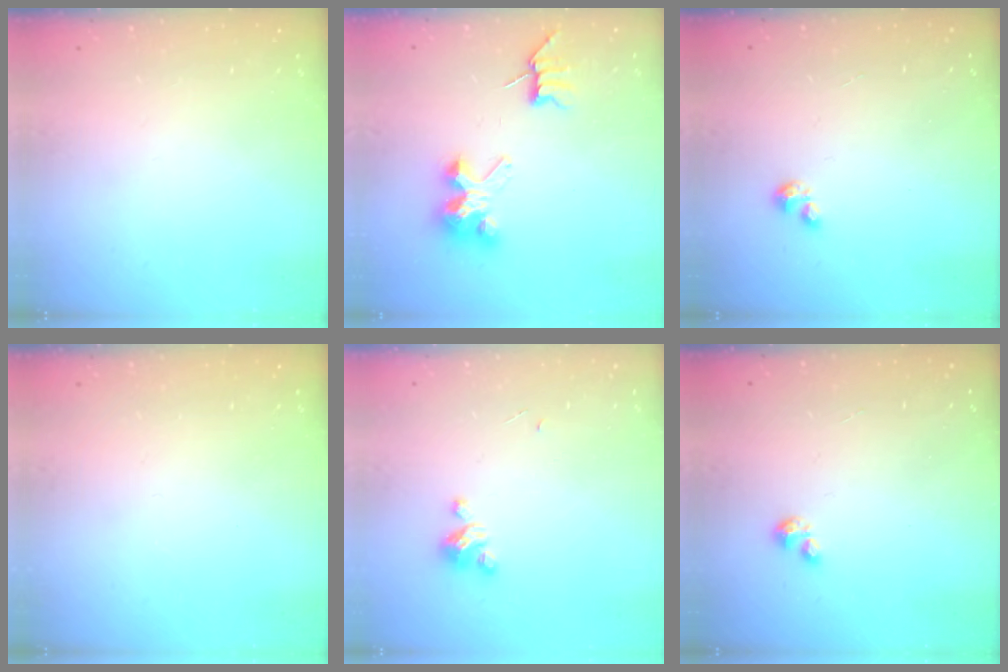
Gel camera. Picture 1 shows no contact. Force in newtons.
{"total": 7.8, "press": 7.8, "slide": 0.5}
{"total": 0.7, "press": 0.6, "slide": 0.2}
{"total": 0.0}
{"total": 3.9, "press": 3.9, "slide": 0.2}
{"total": 0.7, "press": 0.6, "slide": 0.2}